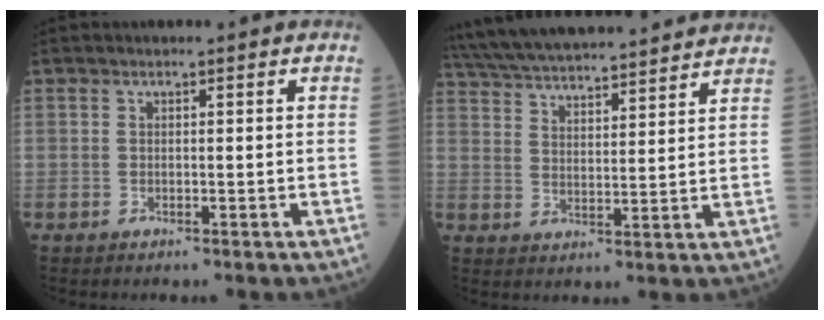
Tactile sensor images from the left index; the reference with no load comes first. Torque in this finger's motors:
{"motor_torque": [0.46, -1.68, 0.30, 0.17]}